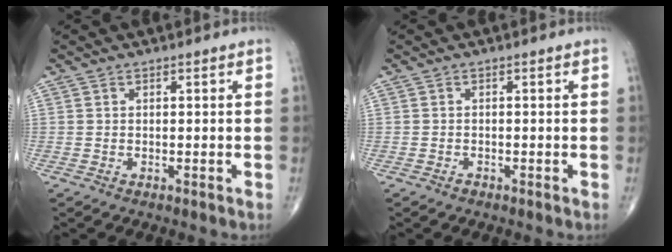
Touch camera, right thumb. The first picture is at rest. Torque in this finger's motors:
{"motor_torque": [-0.24, 0.15, -0.02, -0.10, -0.02]}